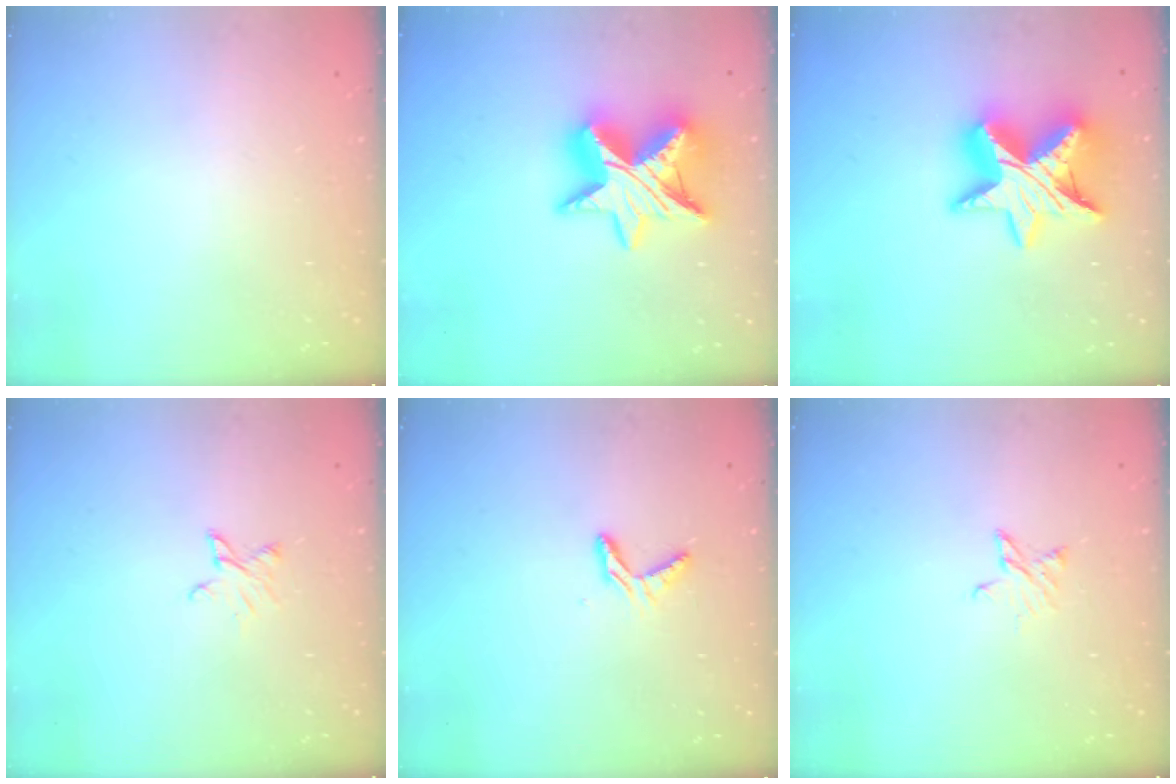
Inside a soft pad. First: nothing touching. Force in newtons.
{"total": 16.4, "press": 16.3, "slide": 1.3}
{"total": 16.8, "press": 16.7, "slide": 1.7}
{"total": 3.2, "press": 3.2, "slide": 0.3}
{"total": 4.7, "press": 4.7, "slide": 0.3}
{"total": 4.2, "press": 4.2, "slide": 0.5}